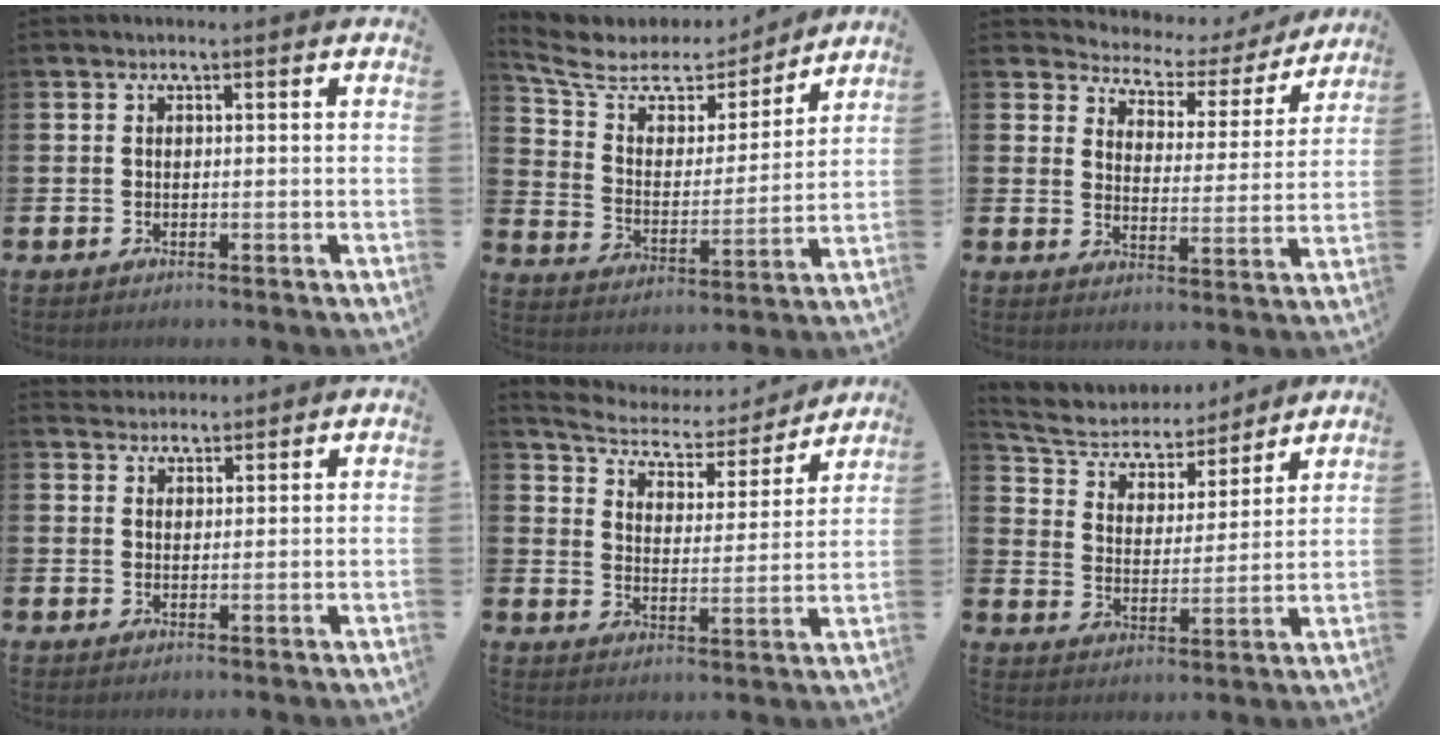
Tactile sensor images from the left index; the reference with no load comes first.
{"total": 7.2, "force": [5.8, 3.9, 1.7], "torque": [-0.075, -0.040, 0.098]}
{"total": 4.7, "force": [4.2, 2.2, 0.3], "torque": [-0.025, -0.037, 0.063]}
{"total": 3.0, "force": [2.8, 0.9, -0.2], "torque": [0.003, -0.010, 0.052]}
{"total": 5.5, "force": [5.1, 1.8, 1.3], "torque": [-0.054, -0.037, 0.080]}
{"total": 6.1, "force": [5.5, 2.5, 1.0], "torque": [-0.054, -0.040, 0.091]}